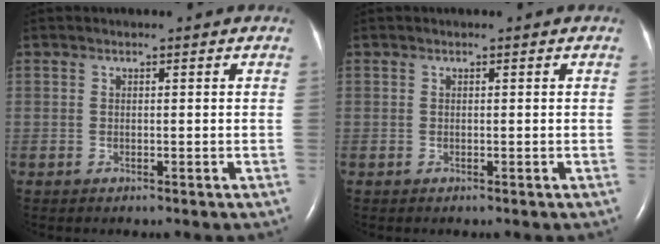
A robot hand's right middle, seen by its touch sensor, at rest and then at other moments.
{"total": 0.0}